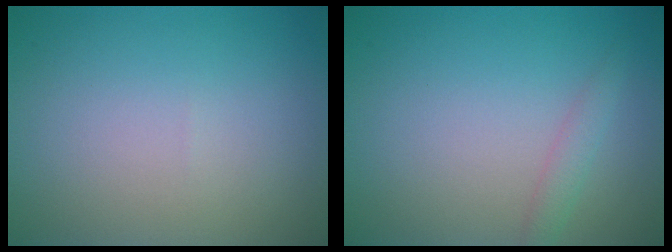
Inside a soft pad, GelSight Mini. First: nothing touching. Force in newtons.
{"total": 1.3, "press": 1.3, "slide": 0.1}